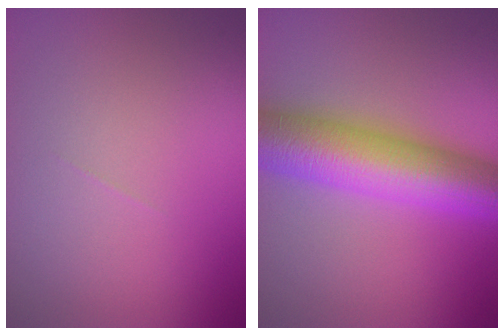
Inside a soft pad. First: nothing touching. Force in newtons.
{"total": 10.6, "press": 10.6, "slide": 0.1}